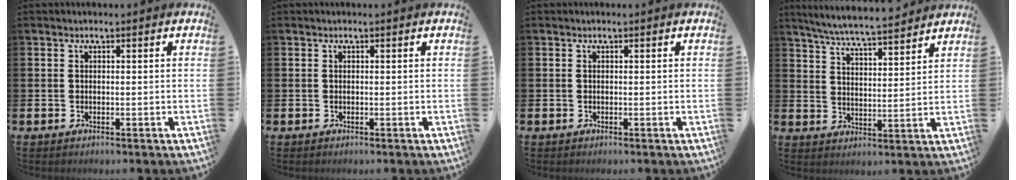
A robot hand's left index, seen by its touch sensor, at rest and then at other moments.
{"total": 0.0}
{"total": 0.0}
{"total": 6.2, "force": [6.0, 0.1, 1.7], "torque": [-0.059, -0.036, 0.106]}